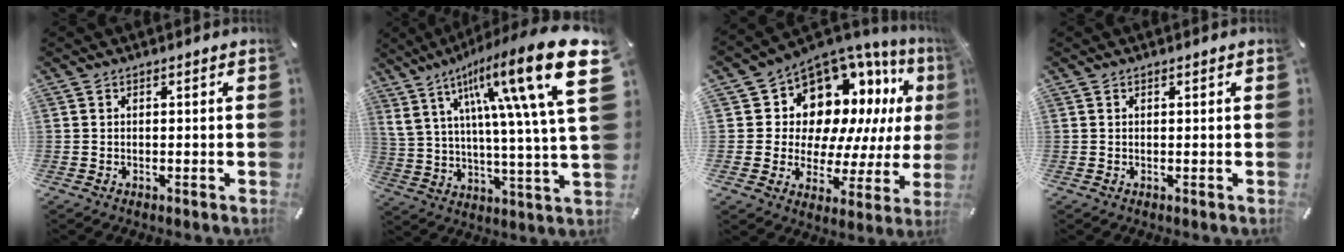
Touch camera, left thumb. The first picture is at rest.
{"total": 26.6, "force": [11.2, 6.3, 23.3], "torque": [-0.382, -0.059, 0.172]}
{"total": 13.8, "force": [6.7, 10.8, 5.5], "torque": [-0.086, -0.077, 0.130]}
{"total": 0.0}